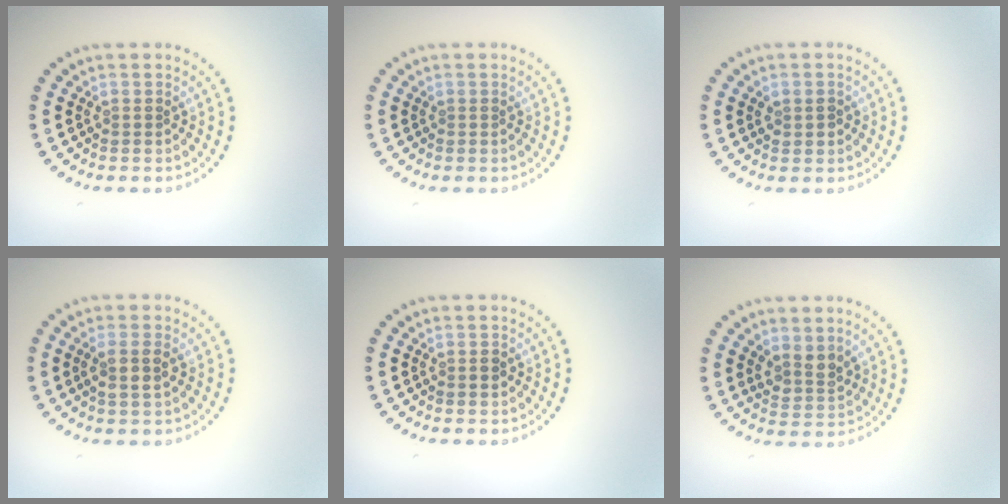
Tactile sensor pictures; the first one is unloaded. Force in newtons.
{"total": 0.0}
{"total": 1.4, "press": 1.3, "slide": 0.4}
{"total": 2.0, "press": 1.9, "slide": 0.7}
{"total": 0.9, "press": 0.9, "slide": 0.1}
{"total": 2.2, "press": 1.8, "slide": 1.1}